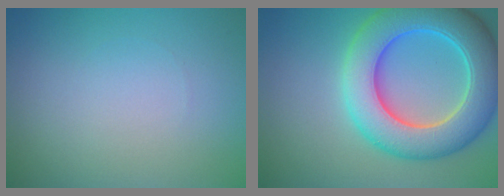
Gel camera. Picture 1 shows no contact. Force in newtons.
{"total": 9.8, "press": 9.8, "slide": 0.3}